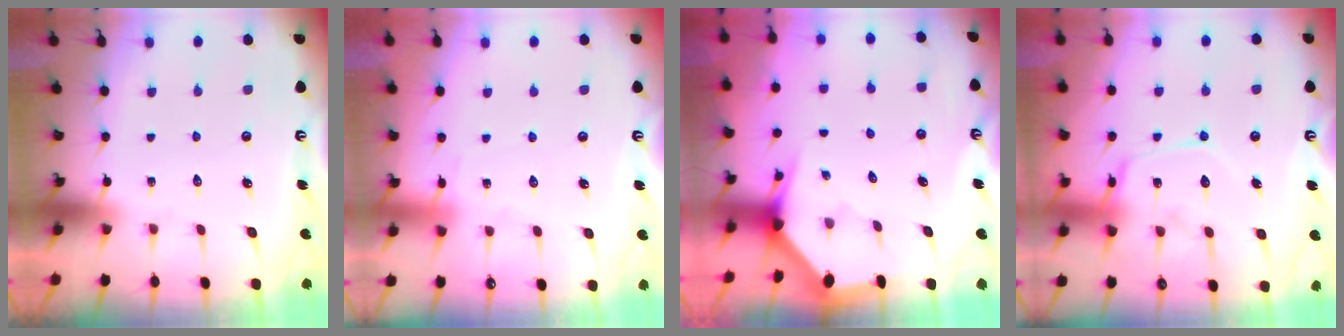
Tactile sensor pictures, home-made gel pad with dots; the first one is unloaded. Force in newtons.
{"total": 4.8, "press": 4.7, "slide": 0.7}
{"total": 3.0, "press": 3.0, "slide": 0.1}
{"total": 14.8, "press": 14.8, "slide": 1.3}